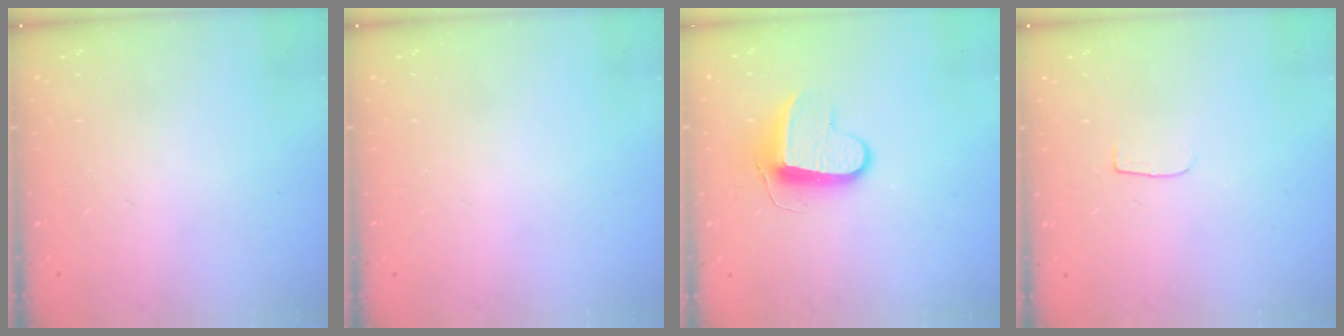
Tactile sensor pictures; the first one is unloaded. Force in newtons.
{"total": 0.0}
{"total": 9.4, "press": 9.4, "slide": 0.5}
{"total": 3.3, "press": 3.3, "slide": 0.3}